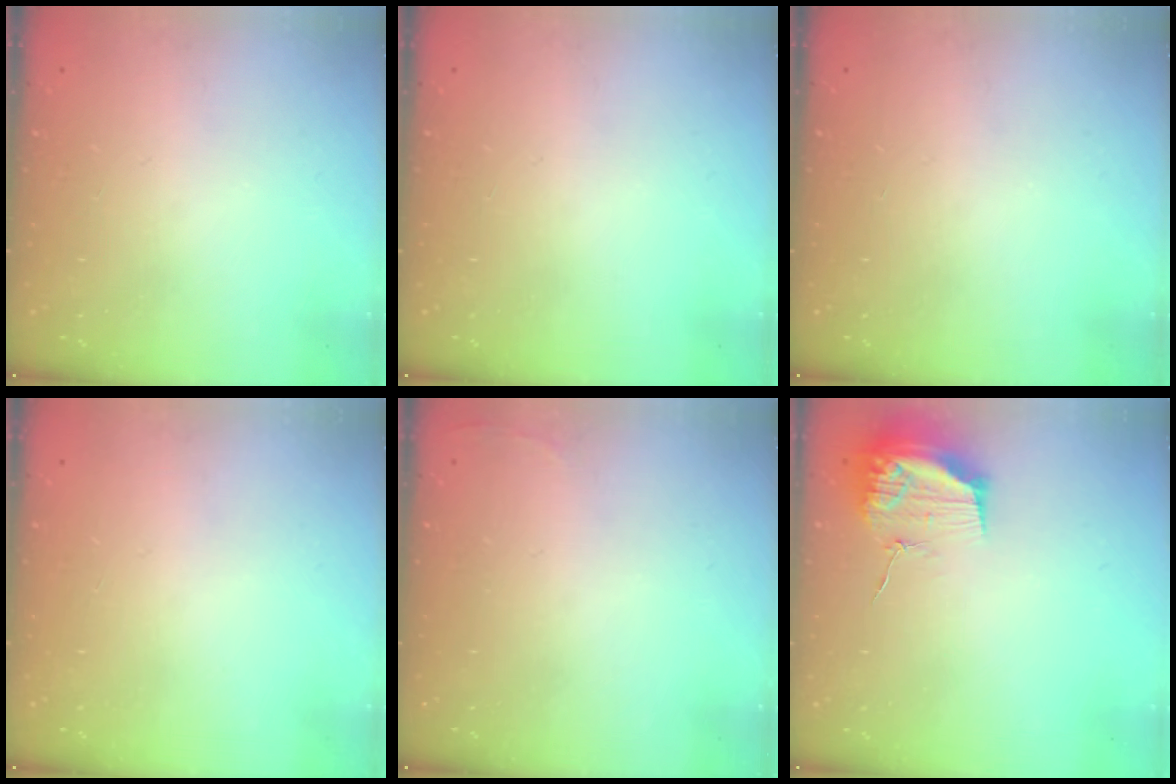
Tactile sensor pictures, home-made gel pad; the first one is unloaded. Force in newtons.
{"total": 0.0}
{"total": 0.0}
{"total": 0.0}
{"total": 2.5, "press": 2.4, "slide": 0.9}
{"total": 13.9, "press": 13.9, "slide": 0.1}